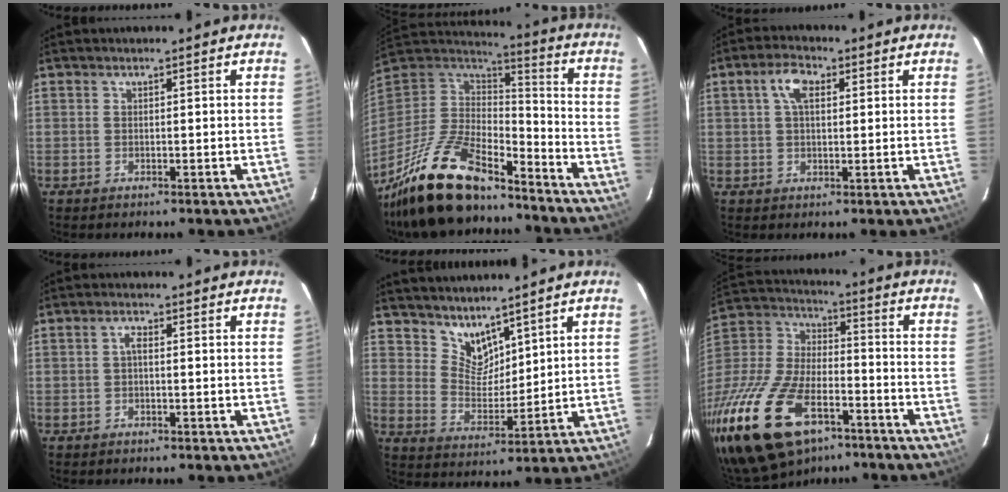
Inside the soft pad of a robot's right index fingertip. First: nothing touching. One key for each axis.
{"total": 23.5, "fx": -17.8, "fy": 8.1, "fz": 13.1, "tx": -0.274, "ty": -0.026, "tz": -0.311}
{"total": 4.9, "fx": 1.5, "fy": 2.6, "fz": 3.8, "tx": -0.070, "ty": 0.016, "tz": 0.029}
{"total": 1.3, "fx": -0.2, "fy": 0.5, "fz": 1.2, "tx": -0.023, "ty": 0.007, "tz": -0.005}
{"total": 6.8, "fx": 5.7, "fy": 3.0, "fz": 1.9, "tx": -0.024, "ty": -0.002, "tz": 0.116}
{"total": 25.8, "fx": -15.2, "fy": 13.0, "fz": 16.4, "tx": -0.348, "ty": -0.018, "tz": -0.265}